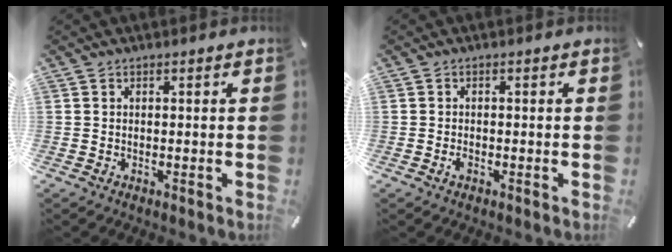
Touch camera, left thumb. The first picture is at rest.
{"total": 1.2, "force": [-0.5, 0.6, 0.9], "torque": [-0.017, -0.001, -0.009]}